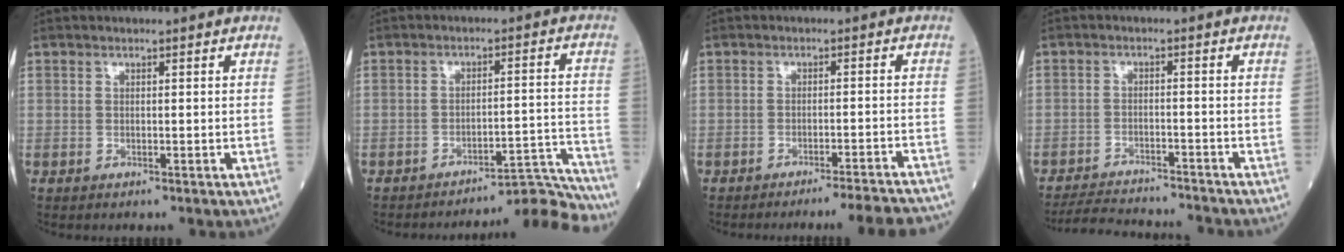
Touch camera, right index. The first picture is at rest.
{"total": 11.7, "force": [-11.6, -1.2, -0.1], "torque": [0.033, 0.036, -0.158]}
{"total": 10.7, "force": [-10.4, -1.0, 2.6], "torque": [-0.005, -0.009, -0.125]}
{"total": 10.2, "force": [-9.8, 1.5, 2.1], "torque": [-0.034, 0.002, -0.145]}